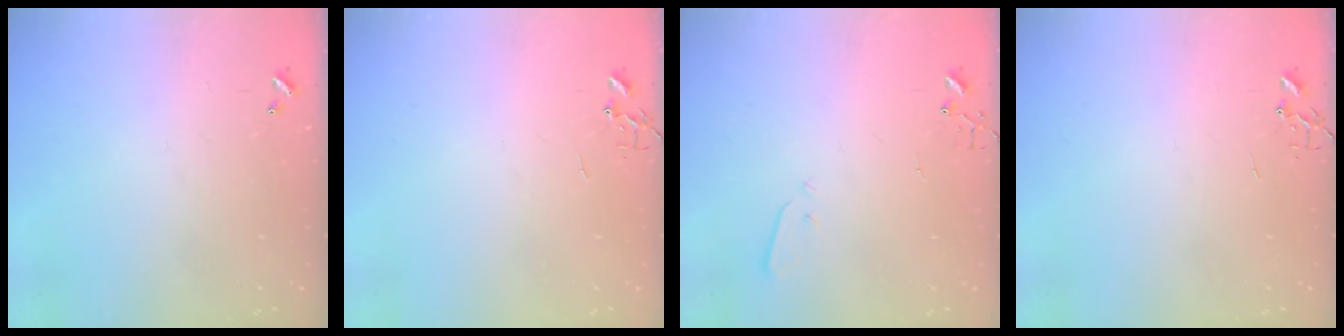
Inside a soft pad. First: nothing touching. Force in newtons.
{"total": 0.0}
{"total": 2.1, "press": 2.0, "slide": 0.4}
{"total": 0.0}